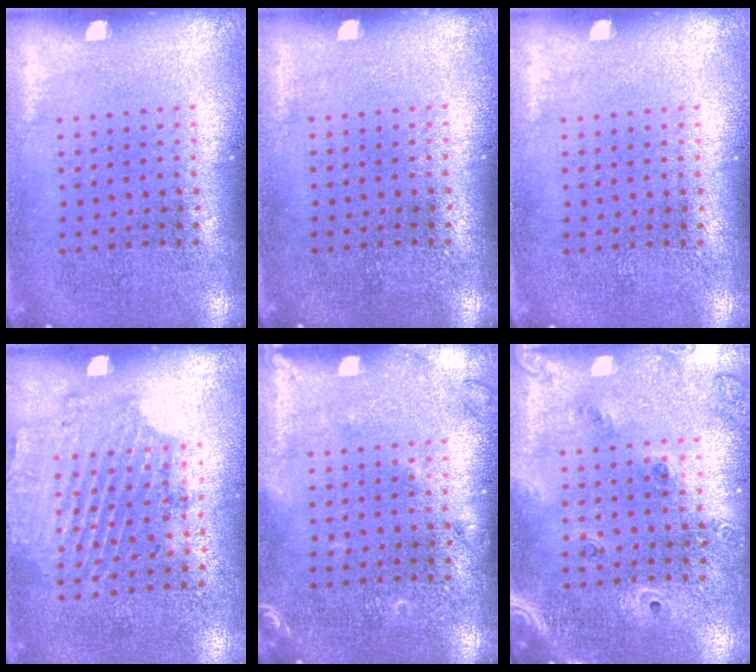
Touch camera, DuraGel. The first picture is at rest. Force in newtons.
{"total": 0.0}
{"total": 0.0}
{"total": 1.7, "press": 1.2, "slide": 1.1}
{"total": 1.5, "press": 1.5, "slide": 0.3}
{"total": 1.5, "press": 1.4, "slide": 0.5}